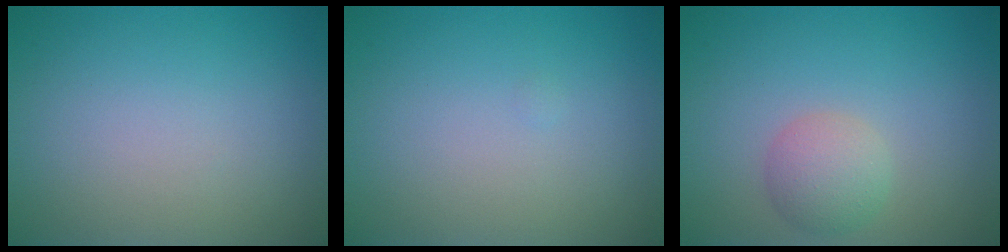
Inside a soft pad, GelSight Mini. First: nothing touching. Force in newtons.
{"total": 0.0}
{"total": 2.7, "press": 2.6, "slide": 0.2}